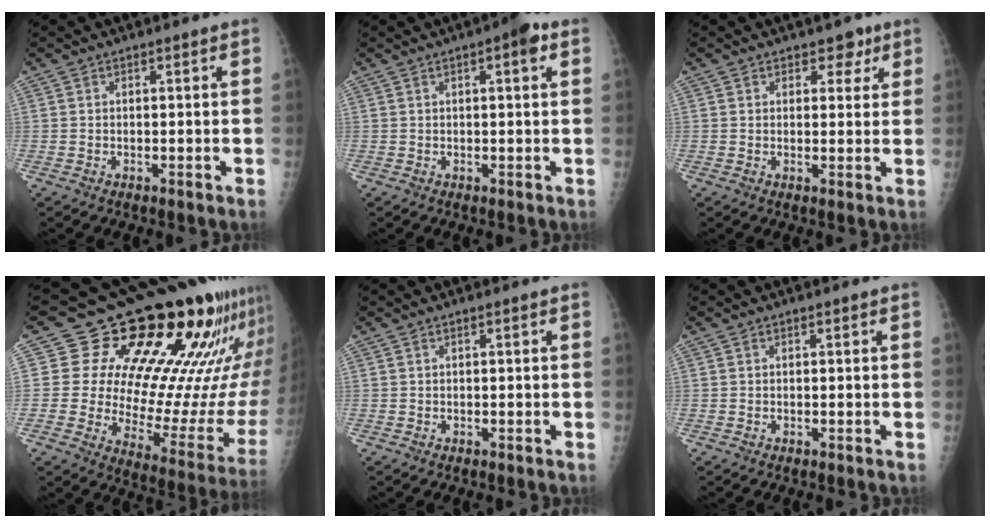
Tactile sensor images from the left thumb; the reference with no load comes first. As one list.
[{"total": 3.8, "force": [1.6, 1.1, 3.3], "torque": [-0.042, 0.002, 0.016]}, {"total": 3.6, "force": [2.2, 2.6, 1.3], "torque": [0.014, -0.009, 0.026]}, {"total": 25.8, "force": [15.5, 8.9, 18.6], "torque": [-0.218, -0.072, 0.221]}, {"total": 0.0}, {"total": 0.0}]